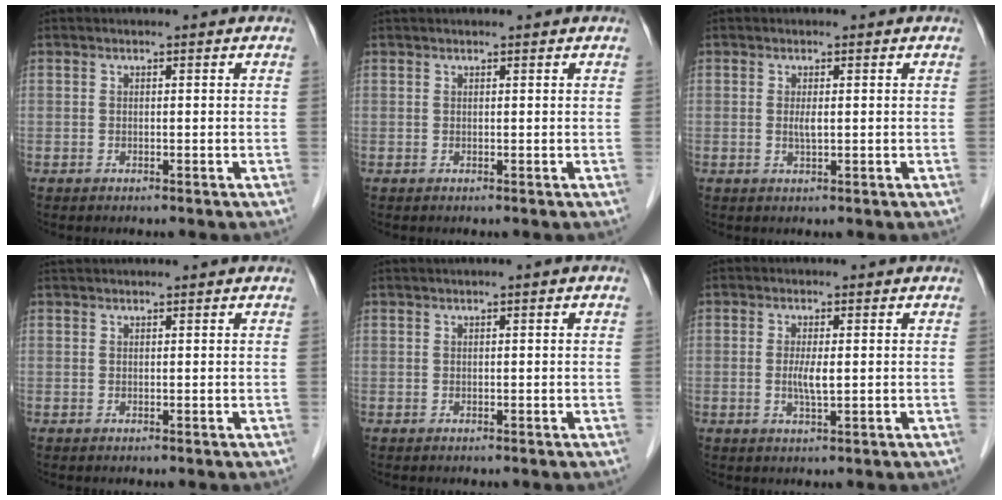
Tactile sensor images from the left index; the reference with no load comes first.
{"total": 1.4, "force": [1.3, 0.1, 0.5], "torque": [-0.007, 0.026, 0.025]}
{"total": 1.3, "force": [0.1, 0.2, 1.3], "torque": [-0.031, -0.002, 0.003]}
{"total": 2.6, "force": [2.4, 0.0, 0.8], "torque": [-0.007, 0.032, 0.042]}
{"total": 0.9, "force": [0.4, -0.1, 0.7], "torque": [-0.017, 0.008, 0.012]}
{"total": 2.6, "force": [0.0, 0.4, 2.6], "torque": [-0.057, -0.005, 0.001]}